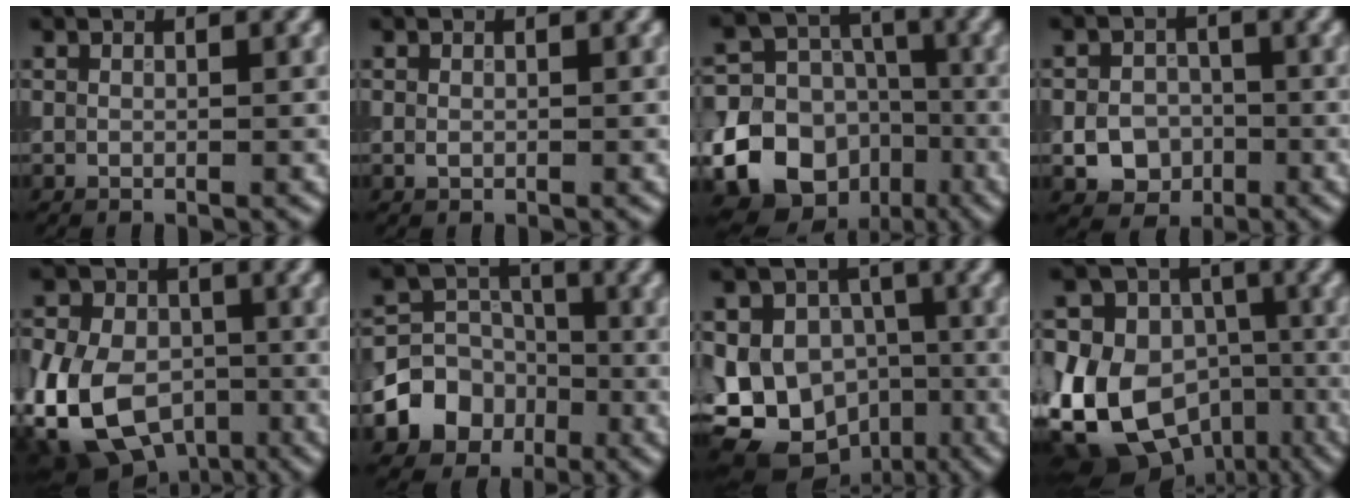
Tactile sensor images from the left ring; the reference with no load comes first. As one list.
[{"total": 0.5, "force": [-0.1, 0.4, 0.4], "torque": [-0.006, -0.003, -0.001]}, {"total": 22.4, "force": [-8.8, 19.6, 6.3], "torque": [-0.155, -0.048, -0.163]}, {"total": 3.8, "force": [-1.2, 3.2, 1.6], "torque": [-0.021, -0.002, -0.022]}, {"total": 15.5, "force": [-5.4, 11.8, 8.5], "torque": [-0.173, -0.029, -0.121]}, {"total": 6.1, "force": [-2.5, 5.2, 2.1], "torque": [-0.020, 0.002, -0.060]}, {"total": 13.8, "force": [-4.9, 11.6, 5.8], "torque": [-0.102, -0.017, -0.089]}, {"total": 16.8, "force": [-4.8, 13.3, 9.2], "torque": [-0.196, 0.005, -0.095]}]